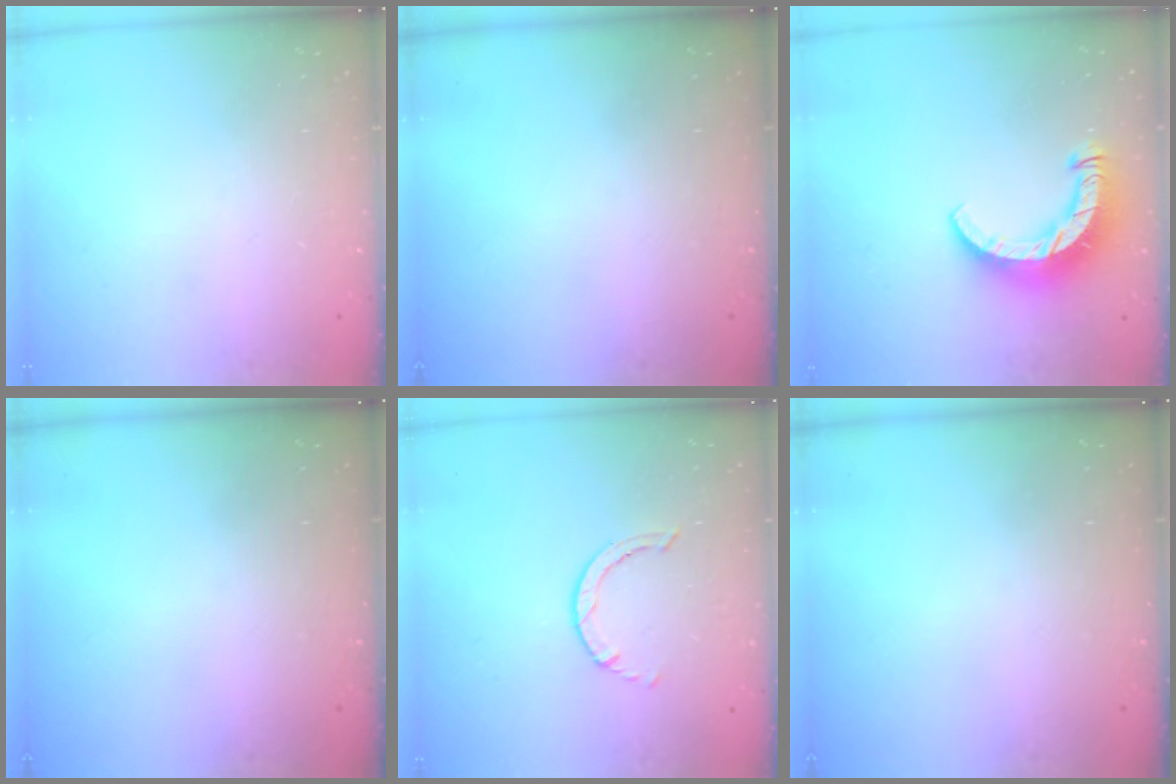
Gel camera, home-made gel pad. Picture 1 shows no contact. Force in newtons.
{"total": 0.0}
{"total": 10.5, "press": 10.5, "slide": 1.2}
{"total": 0.0}
{"total": 0.6, "press": 0.6, "slide": 0.1}
{"total": 0.0}